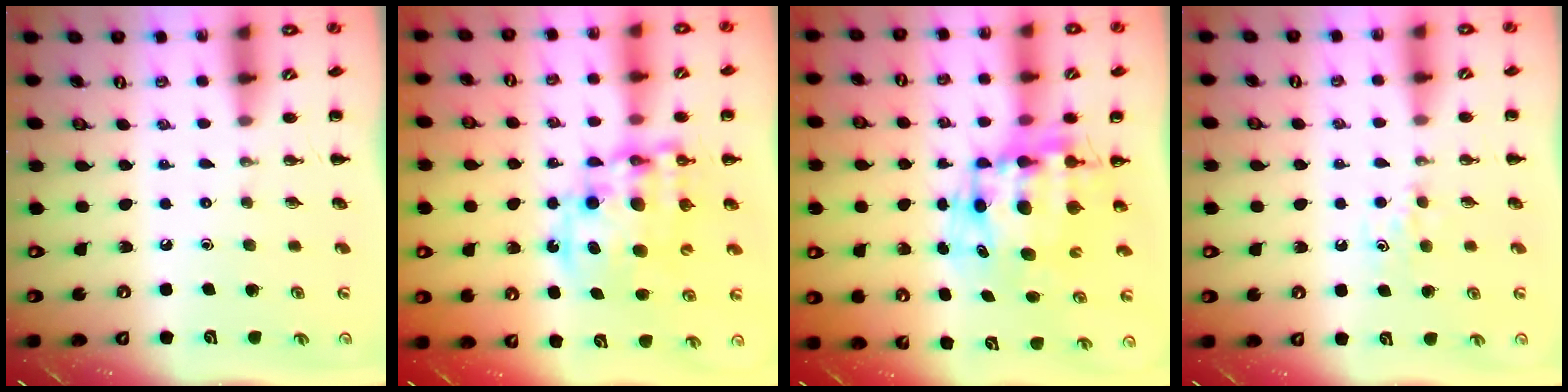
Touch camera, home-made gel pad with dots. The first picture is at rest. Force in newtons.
{"total": 15.0, "press": 14.6, "slide": 3.1}
{"total": 10.7, "press": 10.3, "slide": 2.7}
{"total": 4.4, "press": 4.2, "slide": 1.3}